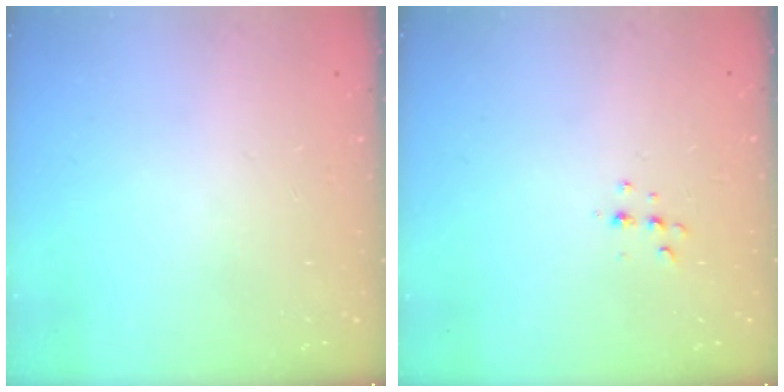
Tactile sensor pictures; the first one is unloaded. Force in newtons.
{"total": 4.3, "press": 4.2, "slide": 0.8}